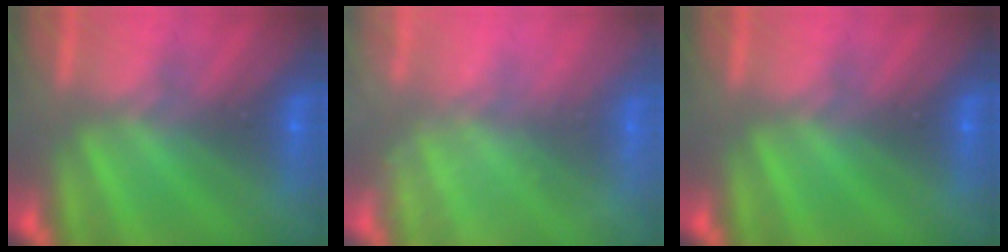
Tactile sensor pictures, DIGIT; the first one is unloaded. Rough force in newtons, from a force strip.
{"total": 2.4}
{"total": 0.0}